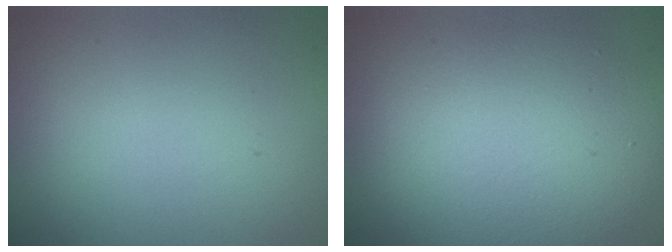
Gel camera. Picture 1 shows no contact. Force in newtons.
{"total": 6.8, "press": 6.8, "slide": 0.6}